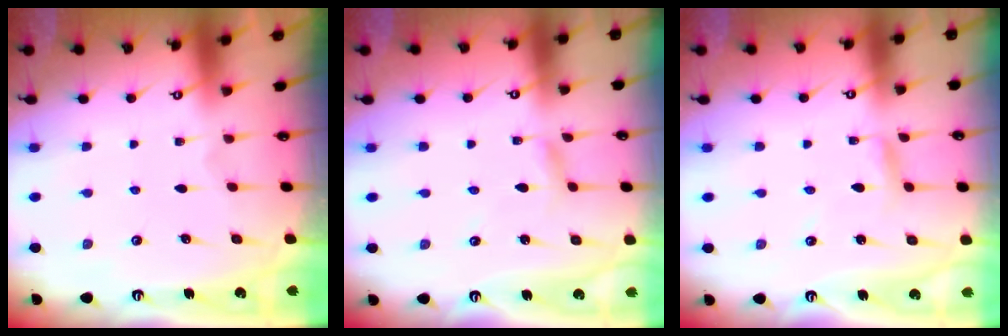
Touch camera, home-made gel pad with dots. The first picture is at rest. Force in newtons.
{"total": 2.6, "press": 2.6, "slide": 0.3}
{"total": 2.8, "press": 2.8, "slide": 0.1}